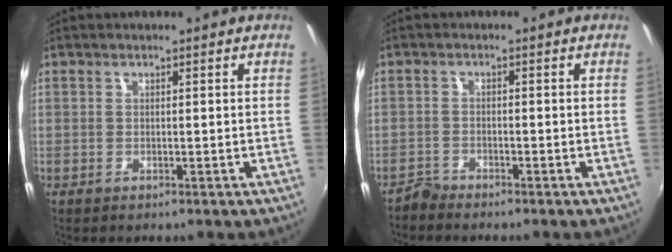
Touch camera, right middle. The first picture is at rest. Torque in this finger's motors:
{"motor_torque": [-0.39, -0.20, -0.06, -0.01]}